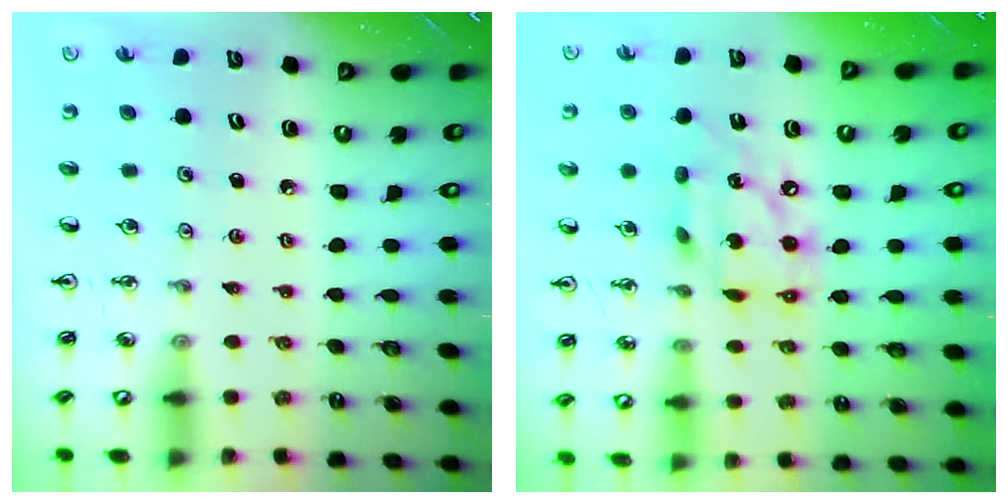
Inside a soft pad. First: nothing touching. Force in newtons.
{"total": 14.7, "press": 14.7, "slide": 1.2}